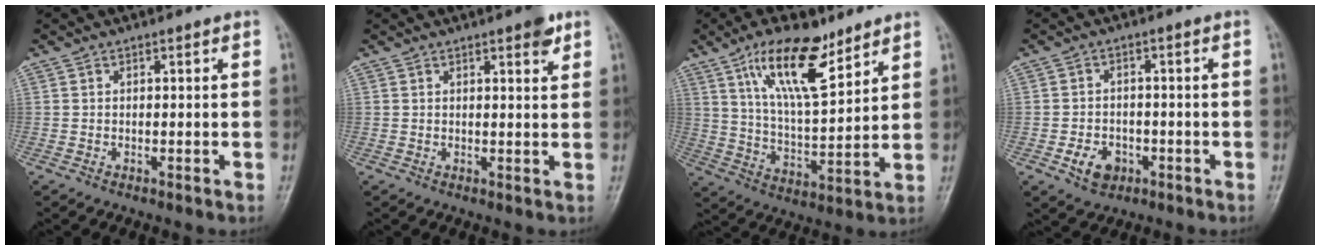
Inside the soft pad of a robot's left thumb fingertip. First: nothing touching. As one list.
[{"total": 3.1, "force": [1.9, 0.8, 2.3], "torque": [-0.024, -0.009, 0.022]}, {"total": 14.7, "force": [9.1, 5.2, 10.3], "torque": [-0.156, -0.048, 0.167]}, {"total": 5.1, "force": [-2.1, 3.9, 2.6], "torque": [-0.030, 0.011, -0.030]}]